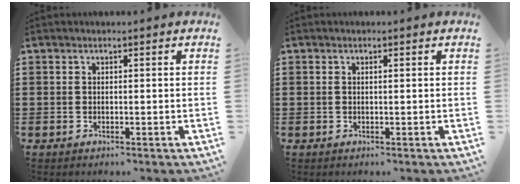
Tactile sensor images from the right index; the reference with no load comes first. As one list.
[{"total": 0.6, "force": [0.1, 0.1, 0.6], "torque": [-0.012, 0.000, 0.003]}]